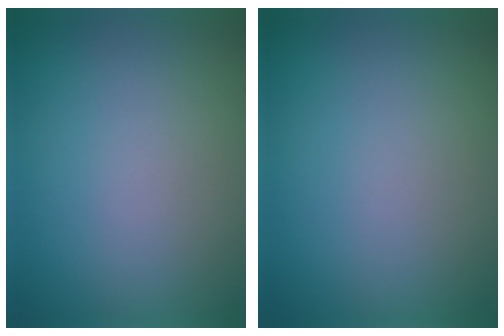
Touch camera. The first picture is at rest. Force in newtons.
{"total": 0.0}